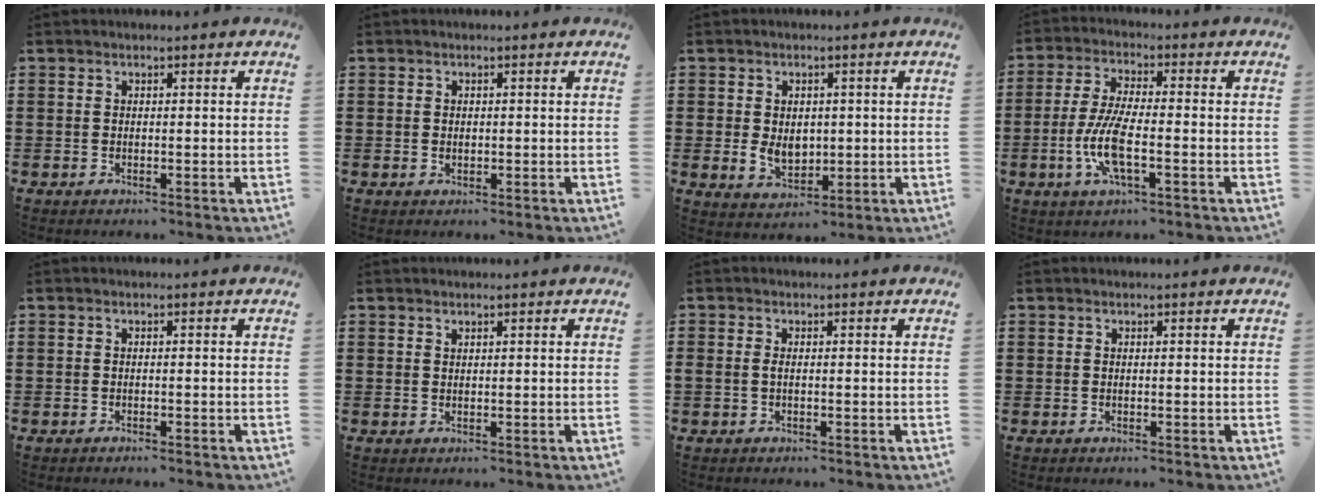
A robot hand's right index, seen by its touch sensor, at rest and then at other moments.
{"total": 0.6, "force": [0.2, 0.5, 0.2], "torque": [-0.005, 0.004, 0.004]}
{"total": 4.3, "force": [0.1, 3.2, 2.8], "torque": [-0.052, 0.007, 0.000]}
{"total": 7.9, "force": [-2.4, 2.2, 7.1], "torque": [-0.160, -0.011, -0.050]}
{"total": 0.6, "force": [-0.6, 0.0, 0.1], "torque": [-0.004, -0.002, -0.011]}
{"total": 0.6, "force": [0.5, 0.3, 0.1], "torque": [-0.002, 0.002, 0.010]}
{"total": 0.8, "force": [-0.4, 0.4, 0.6], "torque": [-0.021, -0.005, -0.009]}
{"total": 0.0}